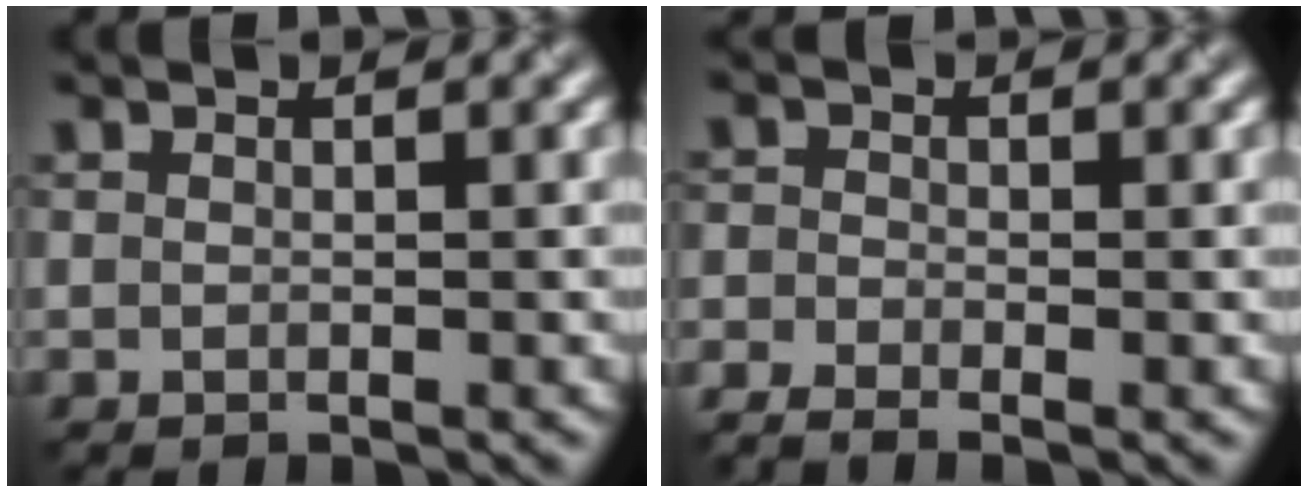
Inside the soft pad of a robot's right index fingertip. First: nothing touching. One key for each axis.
{"total": 3.1, "fx": -2.4, "fy": 0.9, "fz": 1.6, "tx": -0.037, "ty": -0.012, "tz": -0.046}